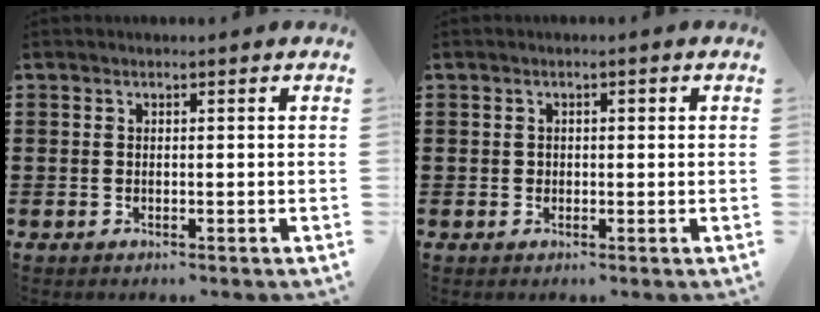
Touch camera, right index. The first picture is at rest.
{"total": 0.9, "force": [0.1, 0.7, 0.5], "torque": [-0.011, 0.006, 0.001]}